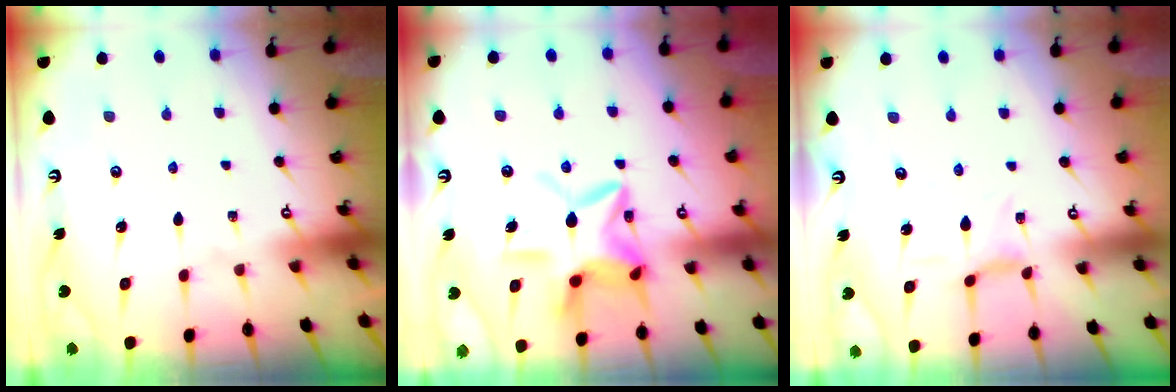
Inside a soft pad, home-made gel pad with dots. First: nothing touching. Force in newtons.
{"total": 12.2, "press": 12.1, "slide": 1.2}
{"total": 0.0}